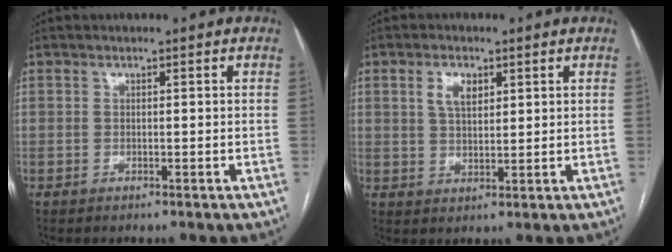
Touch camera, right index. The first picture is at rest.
{"total": 4.1, "force": [1.8, 2.1, 3.0], "torque": [-0.060, 0.006, 0.036]}